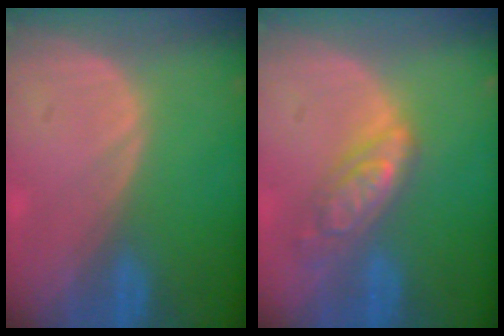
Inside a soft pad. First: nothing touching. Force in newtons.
{"total": 6.4, "press": 5.7, "slide": 3.0}